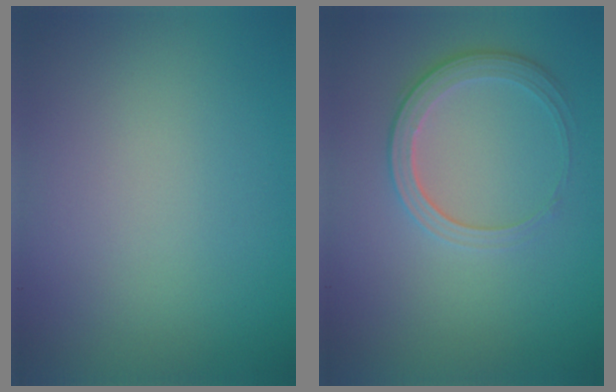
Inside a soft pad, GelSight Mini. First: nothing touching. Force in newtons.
{"total": 2.7, "press": 2.5, "slide": 1.2}